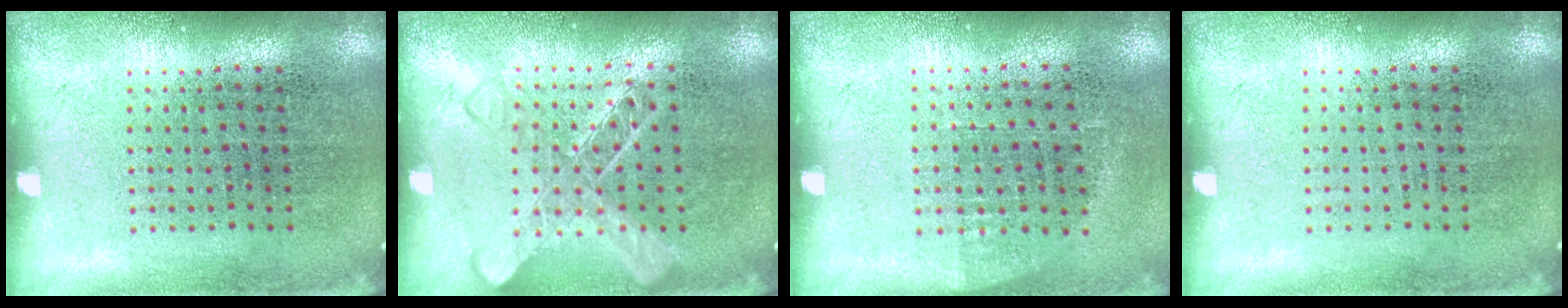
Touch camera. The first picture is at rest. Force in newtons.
{"total": 1.6, "press": 1.6, "slide": 0.4}
{"total": 0.6, "press": 0.6, "slide": 0.2}
{"total": 0.0}